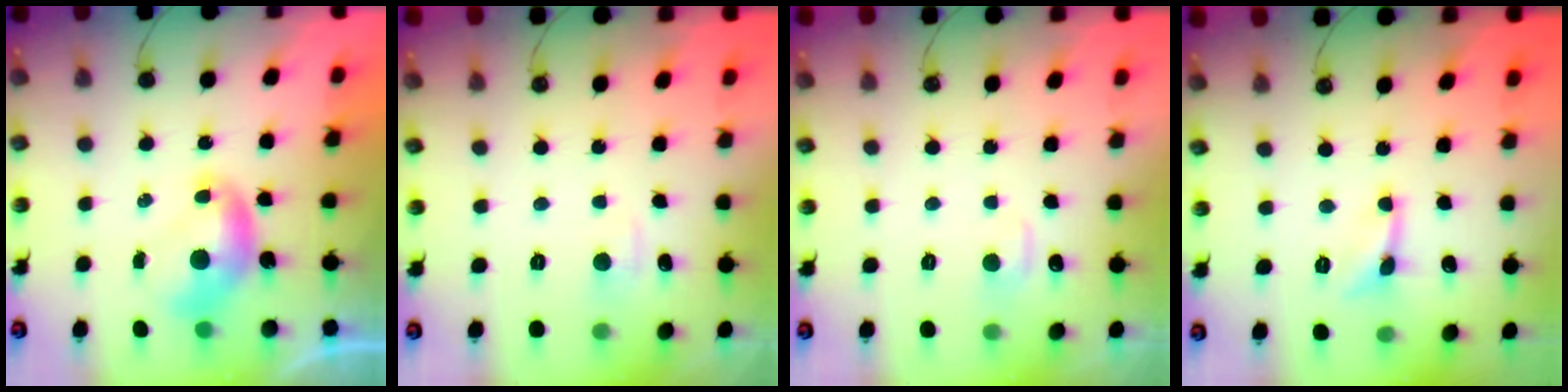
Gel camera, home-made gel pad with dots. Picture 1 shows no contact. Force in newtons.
{"total": 1.4, "press": 1.3, "slide": 0.6}
{"total": 0.8, "press": 0.2, "slide": 0.8}
{"total": 2.0, "press": 1.9, "slide": 0.5}